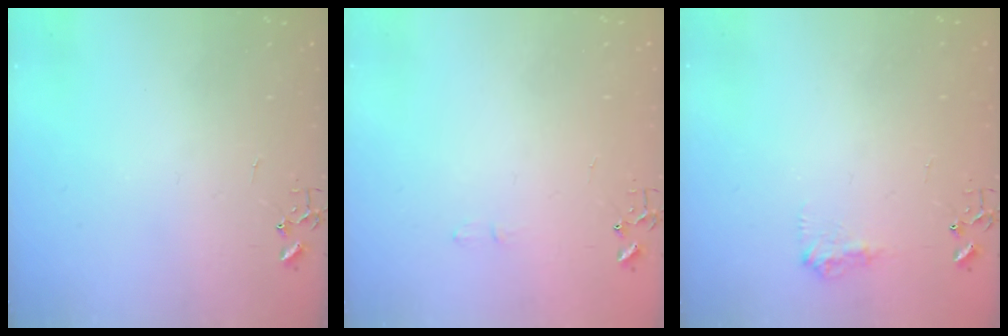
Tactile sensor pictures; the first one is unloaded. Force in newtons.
{"total": 4.5, "press": 4.5, "slide": 0.4}
{"total": 7.9, "press": 7.9, "slide": 0.3}